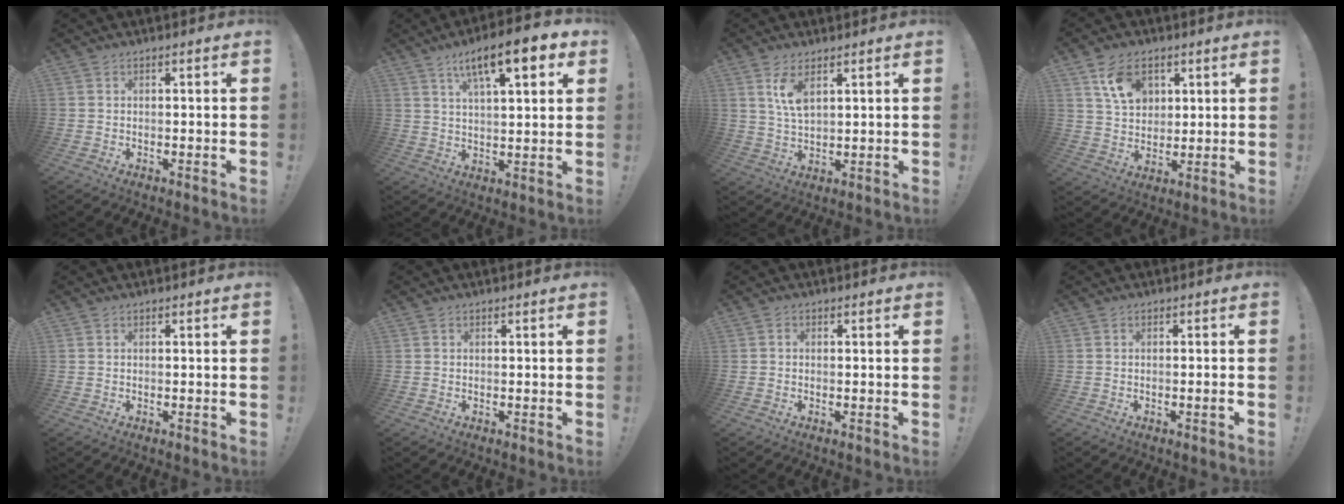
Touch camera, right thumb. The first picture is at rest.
{"total": 13.5, "force": [7.0, 3.7, 10.9], "torque": [-0.169, -0.026, 0.110]}
{"total": 6.9, "force": [3.7, 2.9, 5.0], "torque": [-0.089, -0.021, 0.062]}
{"total": 10.5, "force": [5.2, 7.6, 5.1], "torque": [-0.075, -0.016, 0.100]}
{"total": 0.0}
{"total": 0.0}
{"total": 0.6, "force": [-0.4, 0.3, 0.3], "torque": [-0.012, 0.005, -0.007]}
{"total": 2.1, "force": [-0.7, -0.2, 2.0], "torque": [-0.040, 0.002, -0.011]}